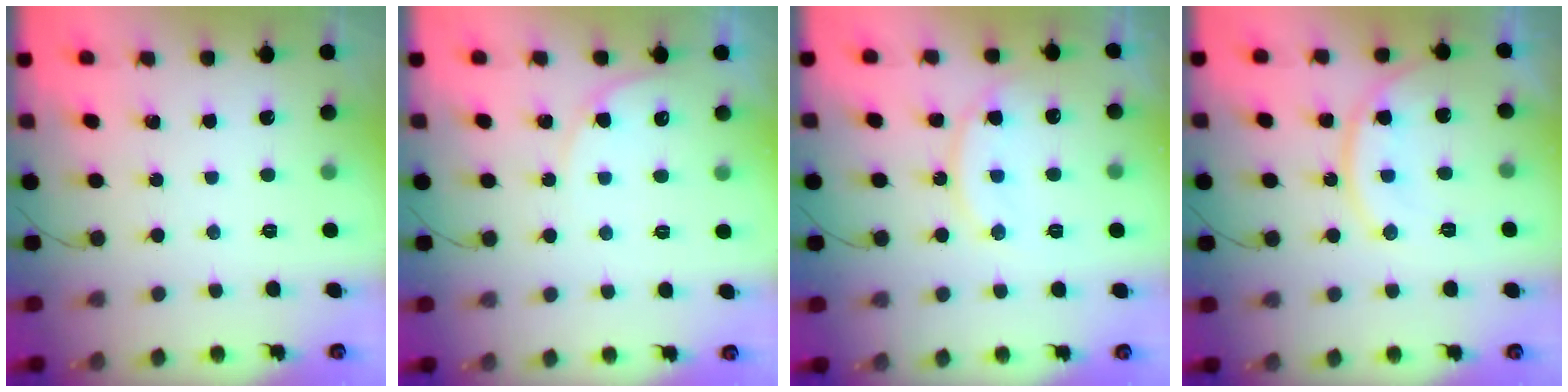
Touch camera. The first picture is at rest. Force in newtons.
{"total": 4.3, "press": 4.3, "slide": 0.5}
{"total": 13.5, "press": 13.5, "slide": 1.2}
{"total": 13.2, "press": 13.2, "slide": 0.5}